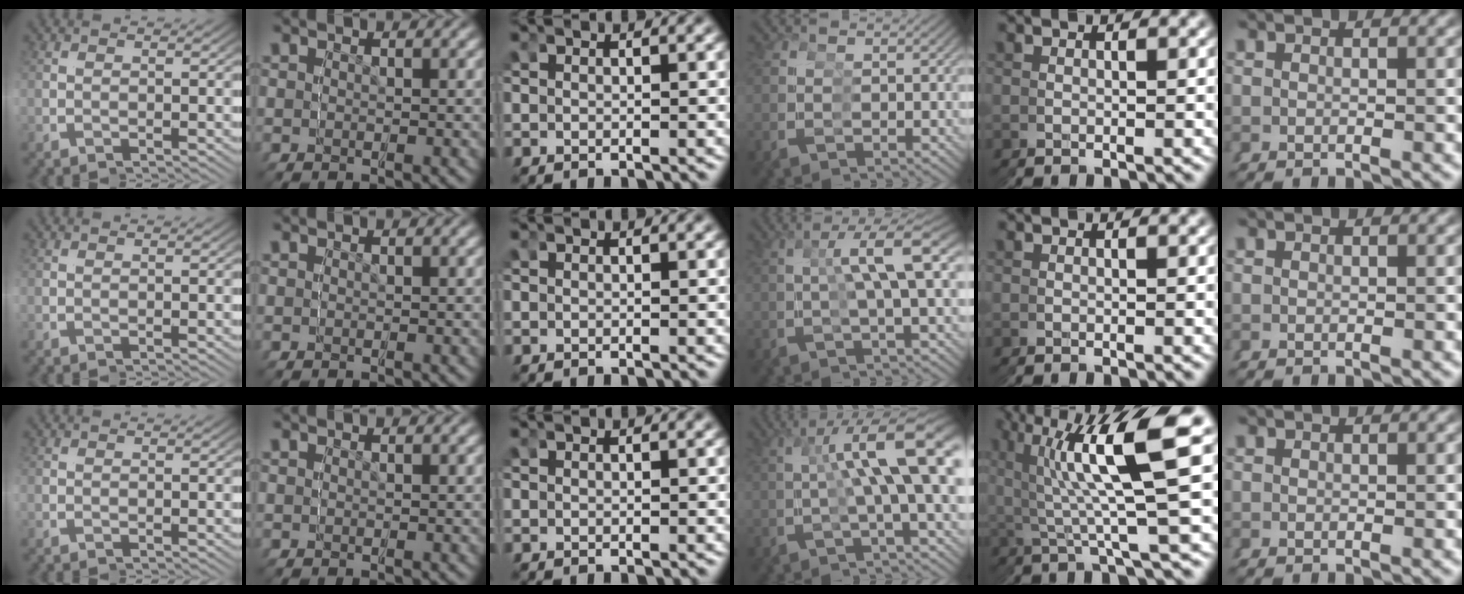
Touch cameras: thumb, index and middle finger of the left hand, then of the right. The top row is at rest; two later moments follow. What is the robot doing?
{"motion": "grasp_and_lifting", "object": "bottle"}